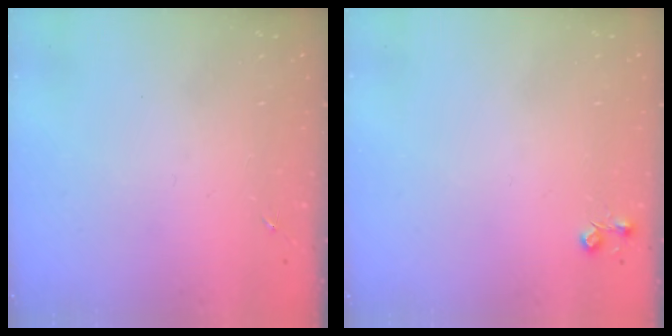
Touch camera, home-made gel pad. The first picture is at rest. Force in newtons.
{"total": 4.4, "press": 4.4, "slide": 0.7}